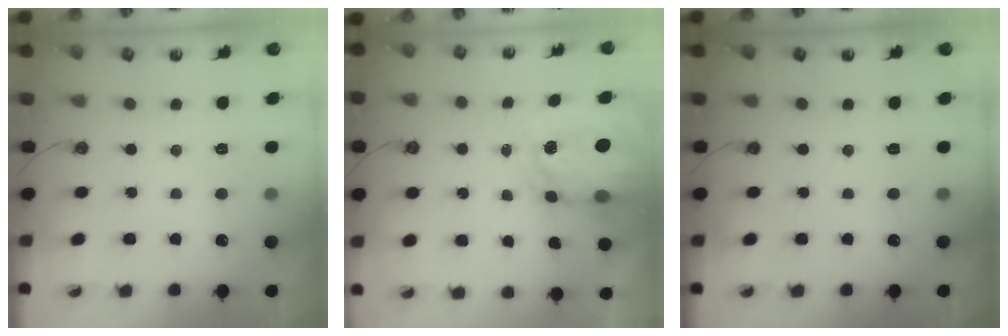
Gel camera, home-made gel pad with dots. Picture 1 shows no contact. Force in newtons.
{"total": 5.4, "press": 5.4, "slide": 0.6}
{"total": 0.0}